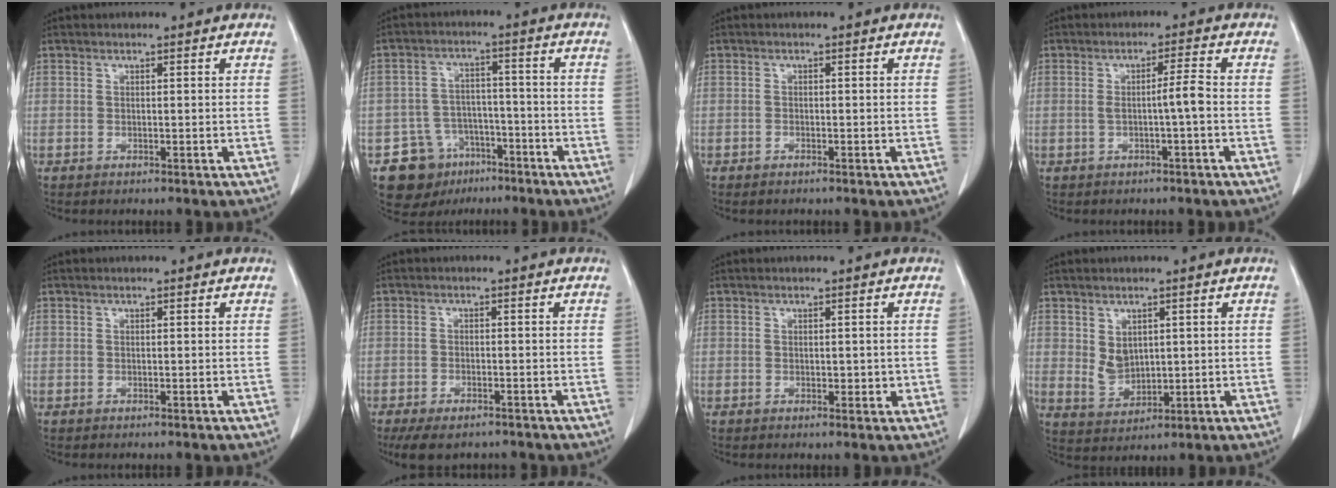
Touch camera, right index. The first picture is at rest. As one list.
[{"total": 9.5, "force": [-5.7, 7.4, 2.0], "torque": [-0.033, 0.028, -0.080]}, {"total": 0.7, "force": [-0.6, 0.2, 0.3], "torque": [-0.010, -0.001, -0.008]}, {"total": 3.2, "force": [-0.6, -0.4, 3.2], "torque": [-0.052, 0.003, -0.008]}, {"total": 0.0}, {"total": 7.1, "force": [-5.5, 2.7, 3.5], "torque": [-0.051, -0.007, -0.081]}, {"total": 1.6, "force": [0.0, 1.1, 1.2], "torque": [-0.011, 0.001, 0.002]}, {"total": 4.2, "force": [1.2, 3.1, 2.6], "torque": [-0.056, -0.002, 0.037]}]